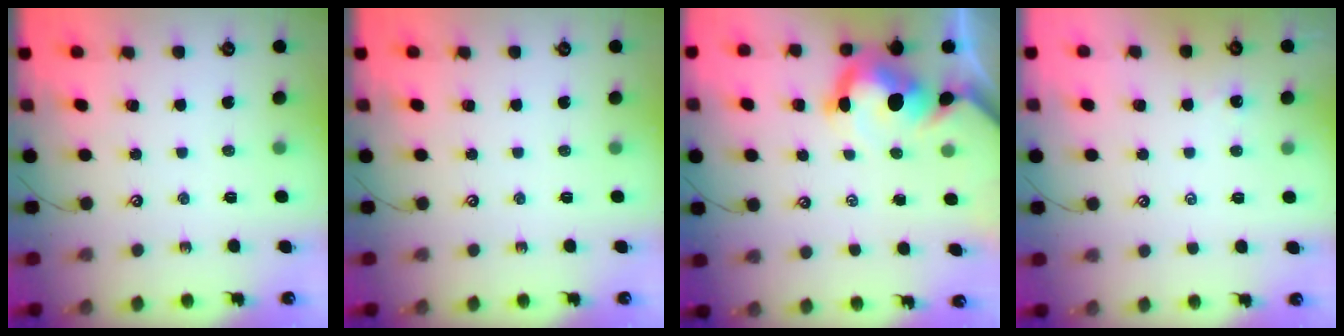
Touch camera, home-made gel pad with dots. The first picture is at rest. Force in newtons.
{"total": 0.0}
{"total": 7.8, "press": 7.7, "slide": 1.4}
{"total": 2.4, "press": 2.4, "slide": 0.1}